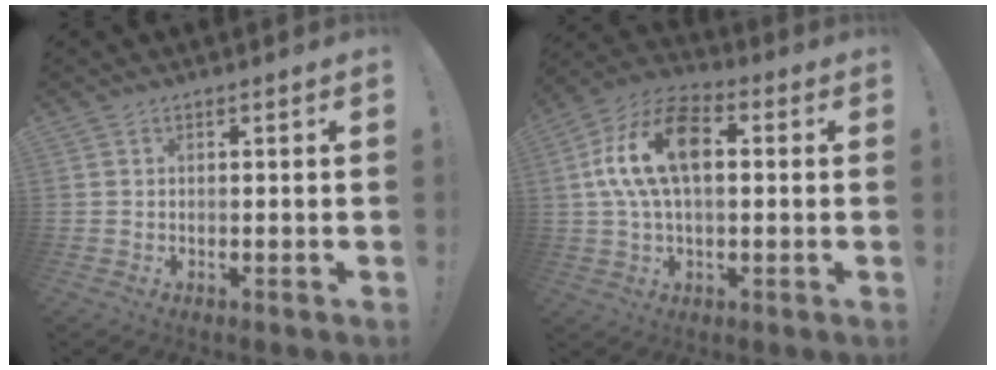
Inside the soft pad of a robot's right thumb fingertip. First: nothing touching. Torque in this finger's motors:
{"motor_torque": [2.46, 2.55, 0.36, 0.10, 0.55]}